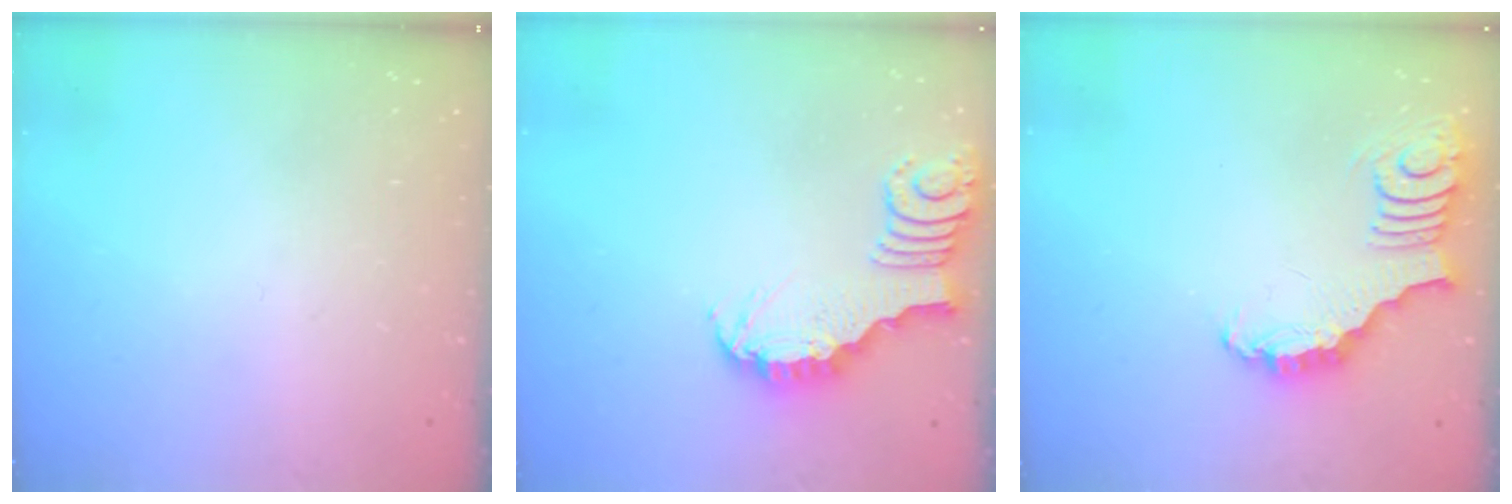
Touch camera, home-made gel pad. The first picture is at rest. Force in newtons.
{"total": 3.4, "press": 3.4, "slide": 0.4}
{"total": 3.6, "press": 3.6, "slide": 0.6}